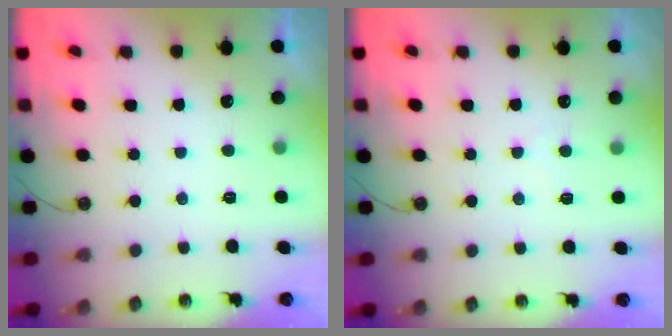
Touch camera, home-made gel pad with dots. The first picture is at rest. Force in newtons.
{"total": 4.1, "press": 4.1, "slide": 0.4}